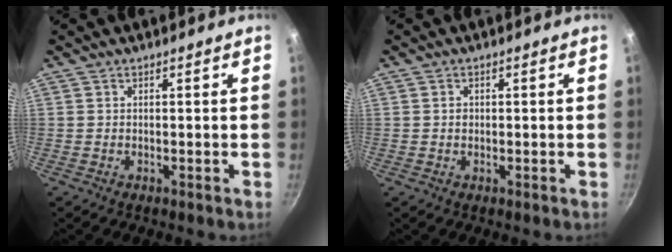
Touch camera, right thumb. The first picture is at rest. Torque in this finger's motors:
{"motor_torque": [-0.24, -0.07, 0.01, 0.27, -0.04]}